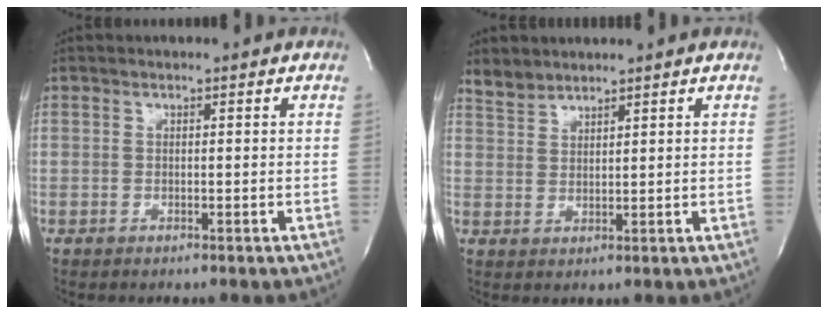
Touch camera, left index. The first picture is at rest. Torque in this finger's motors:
{"motor_torque": [0.07, -0.35, 0.04, 0.01]}